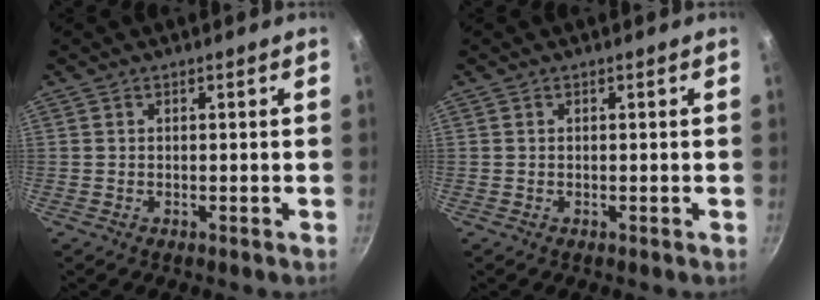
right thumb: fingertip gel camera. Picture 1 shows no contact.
{"total": 0.0}